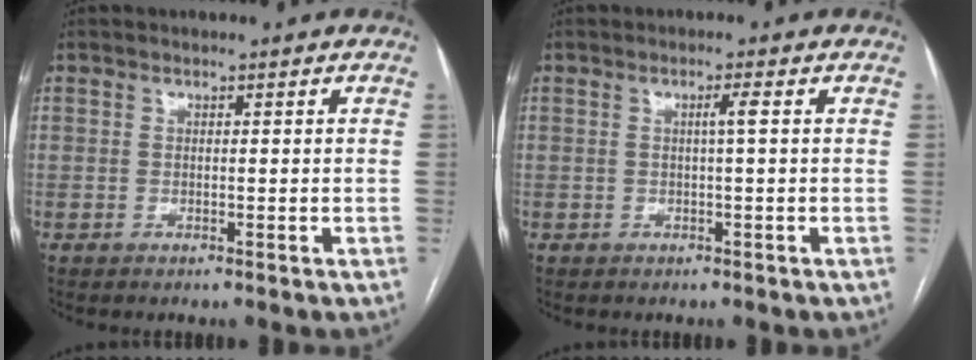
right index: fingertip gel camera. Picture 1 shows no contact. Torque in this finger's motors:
{"motor_torque": [0.14, 0.09, 0.01, 0.03]}